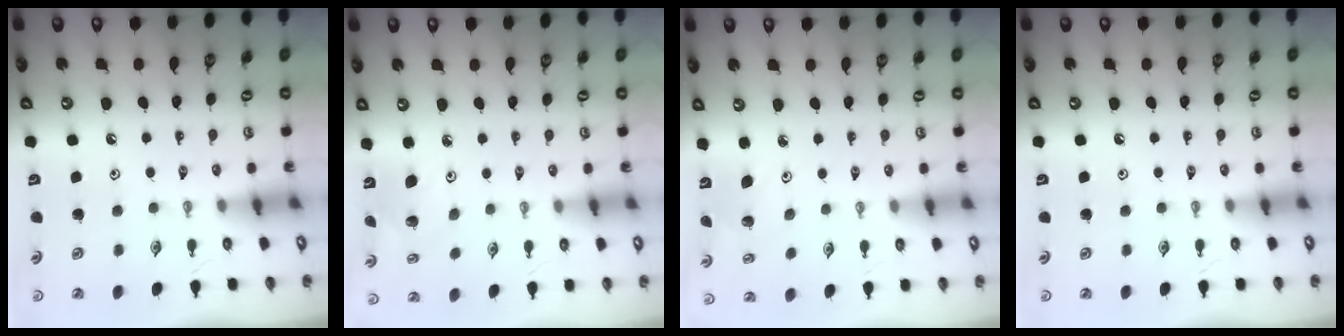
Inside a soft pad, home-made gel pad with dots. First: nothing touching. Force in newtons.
{"total": 4.3, "press": 3.9, "slide": 1.8}
{"total": 2.8, "press": 2.4, "slide": 1.5}
{"total": 0.0}